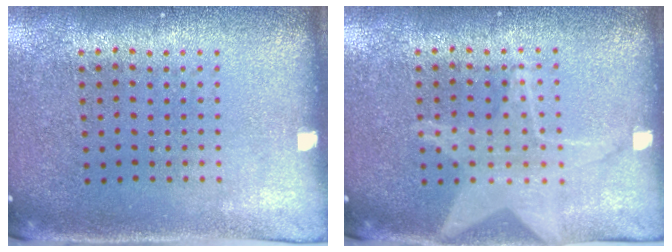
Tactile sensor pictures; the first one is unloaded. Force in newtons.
{"total": 2.5, "press": 2.5, "slide": 0.3}